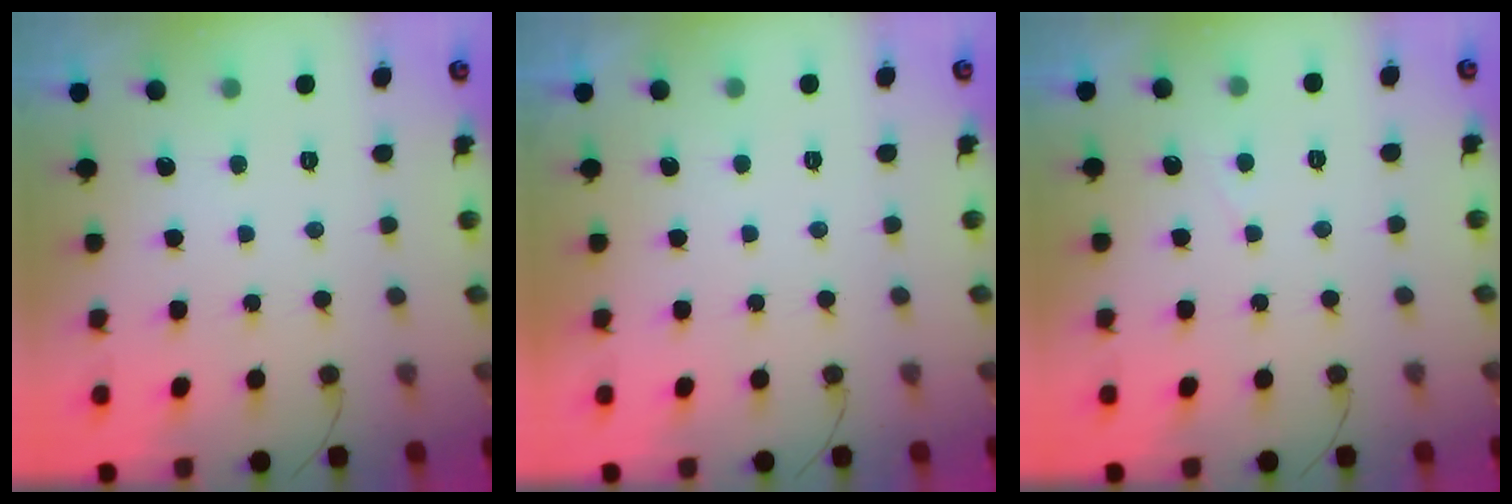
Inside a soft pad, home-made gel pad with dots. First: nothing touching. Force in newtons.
{"total": 2.3, "press": 2.3, "slide": 0.3}
{"total": 2.1, "press": 2.1, "slide": 0.4}